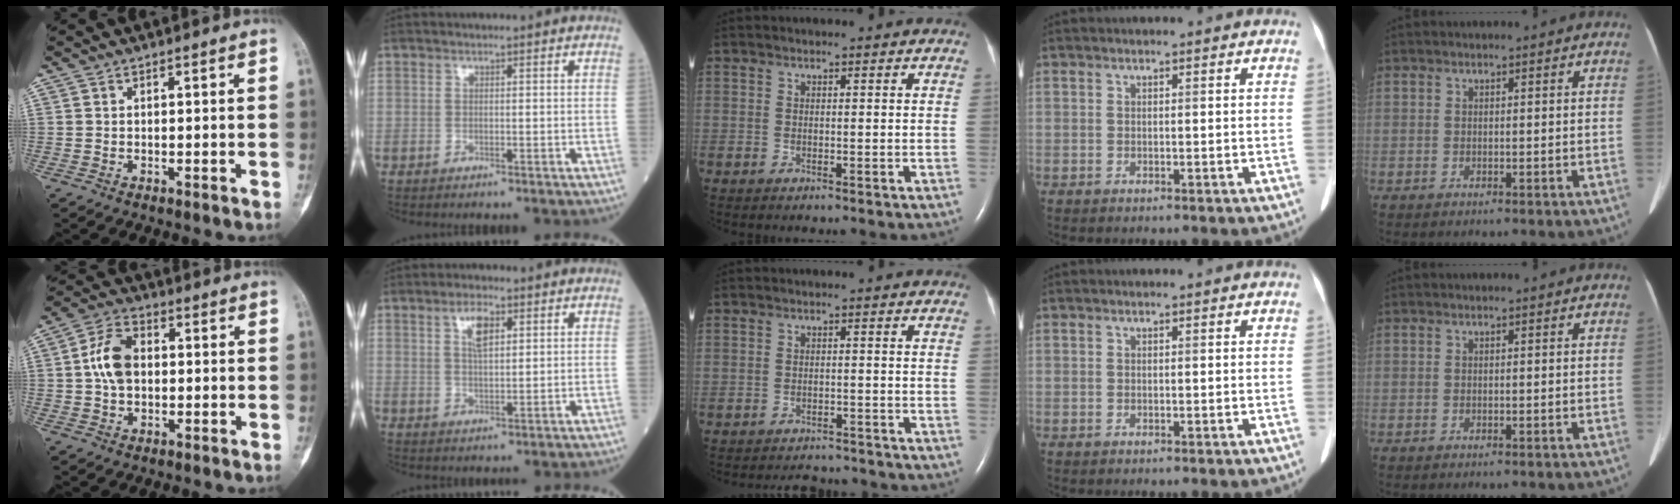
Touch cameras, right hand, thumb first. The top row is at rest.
{"thumb": {"total": 7.9, "force": [0.4, 5.3, 5.9], "torque": [-0.105, 0.018, 0.002]}, "index": {"total": 4.4, "force": [2.0, 1.4, 3.7], "torque": [-0.072, 0.003, 0.039]}, "middle": {"total": 8.2, "force": [-7.9, 1.9, 1.3], "torque": [-0.024, 0.003, -0.096]}}